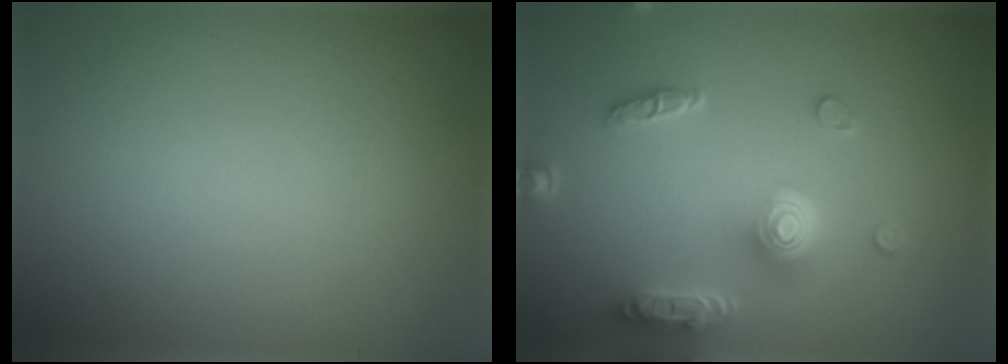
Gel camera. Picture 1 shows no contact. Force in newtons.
{"total": 4.9, "press": 4.0, "slide": 2.9}